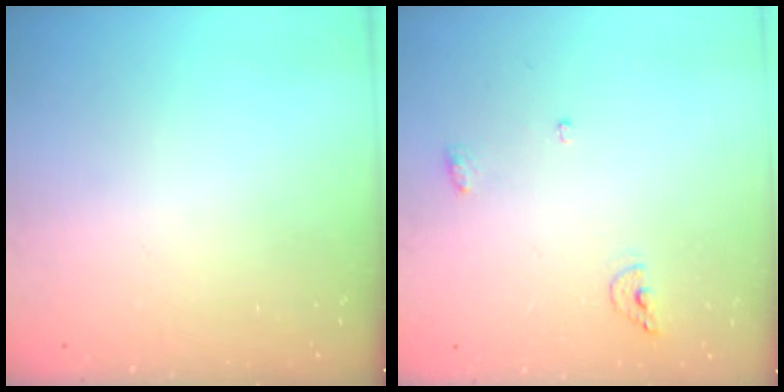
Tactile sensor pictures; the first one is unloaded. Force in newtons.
{"total": 5.7, "press": 5.7, "slide": 1.0}